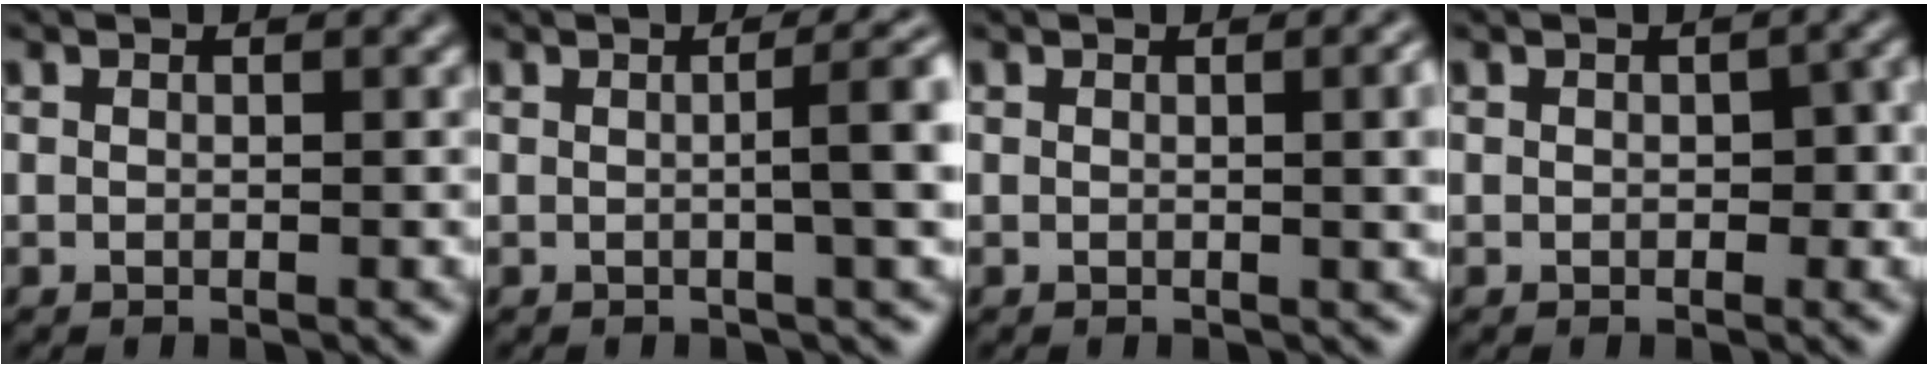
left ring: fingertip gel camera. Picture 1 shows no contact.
{"total": 5.2, "force": [0.3, 1.4, 5.0], "torque": [-0.052, 0.016, 0.004]}
{"total": 3.1, "force": [0.3, 1.0, 2.9], "torque": [-0.027, 0.005, 0.001]}
{"total": 2.2, "force": [0.0, 1.3, 1.8], "torque": [-0.022, -0.001, 0.000]}